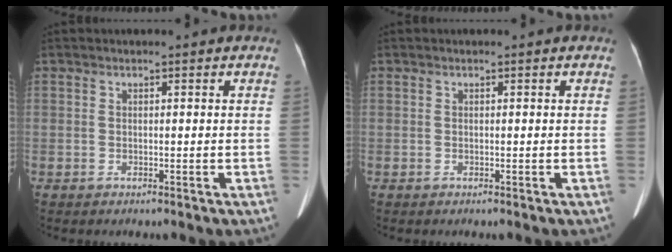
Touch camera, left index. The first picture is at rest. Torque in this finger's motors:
{"motor_torque": [-0.03, 0.03, 0.00, 0.00]}